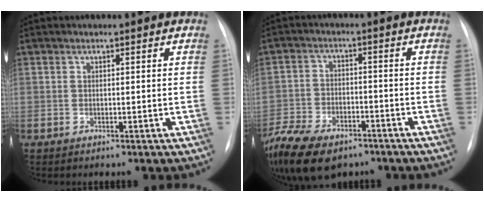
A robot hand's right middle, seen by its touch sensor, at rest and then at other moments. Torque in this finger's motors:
{"motor_torque": [1.15, -0.99, 0.31, 0.11]}